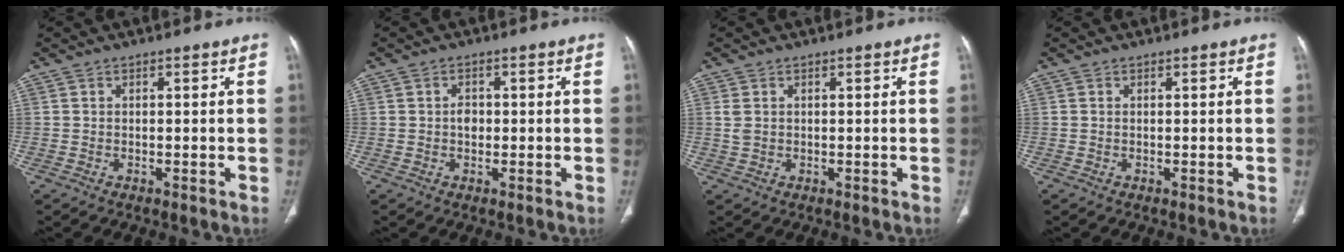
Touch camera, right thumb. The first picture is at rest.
{"total": 2.0, "force": [-0.1, 1.5, 1.3], "torque": [-0.012, 0.004, -0.003]}
{"total": 1.8, "force": [0.4, 1.3, 1.2], "torque": [-0.031, 0.004, 0.015]}
{"total": 0.0}